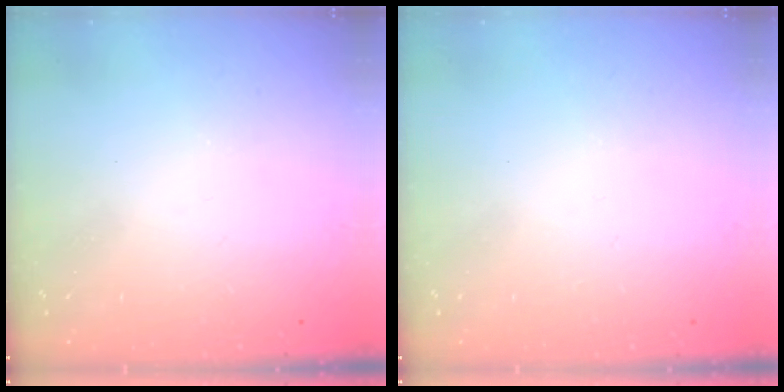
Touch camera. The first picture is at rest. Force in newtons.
{"total": 0.0}